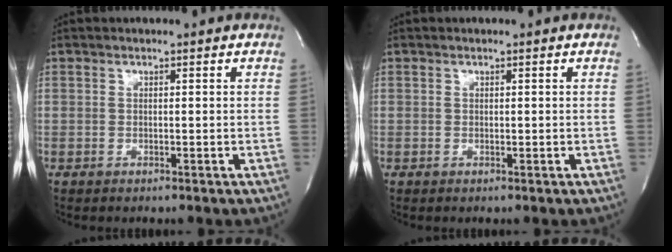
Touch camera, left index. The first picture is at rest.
{"total": 0.0}